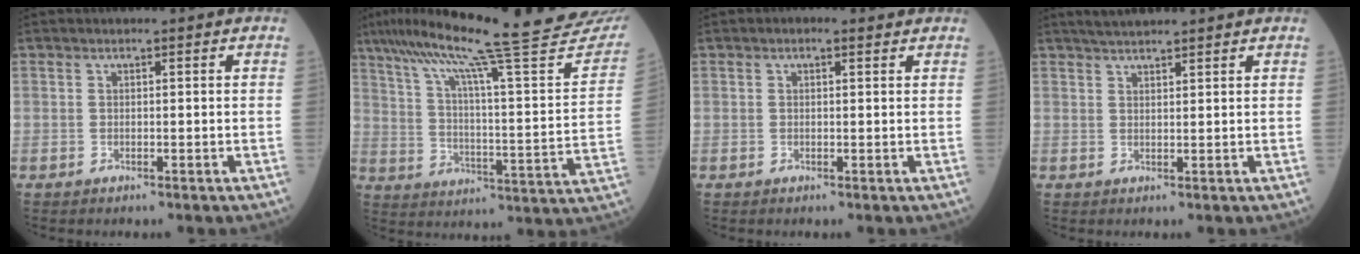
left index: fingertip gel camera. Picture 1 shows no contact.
{"total": 30.7, "force": [26.0, 1.1, 16.3], "torque": [-0.267, -0.053, 0.347]}
{"total": 1.2, "force": [0.7, 0.6, 0.8], "torque": [-0.018, 0.009, 0.006]}
{"total": 4.7, "force": [4.2, 0.4, 2.1], "torque": [-0.033, 0.031, 0.074]}